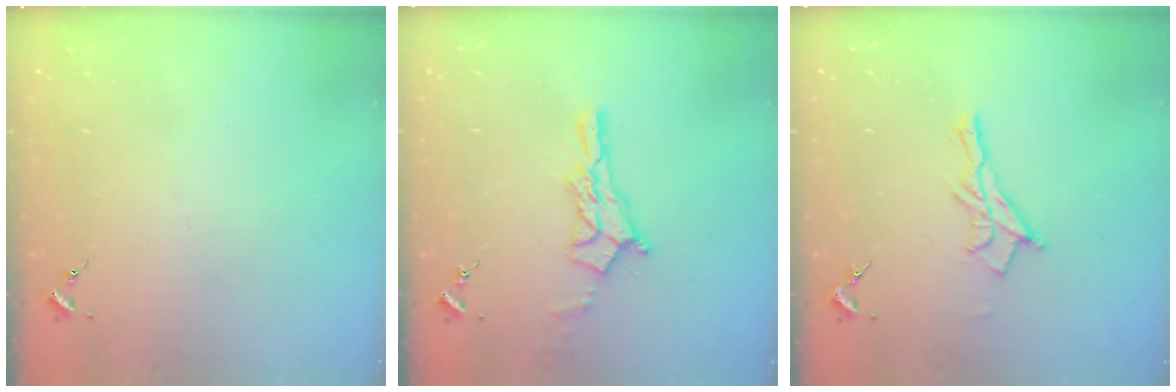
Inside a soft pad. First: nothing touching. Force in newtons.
{"total": 12.4, "press": 12.4, "slide": 1.0}
{"total": 10.5, "press": 10.5, "slide": 0.9}